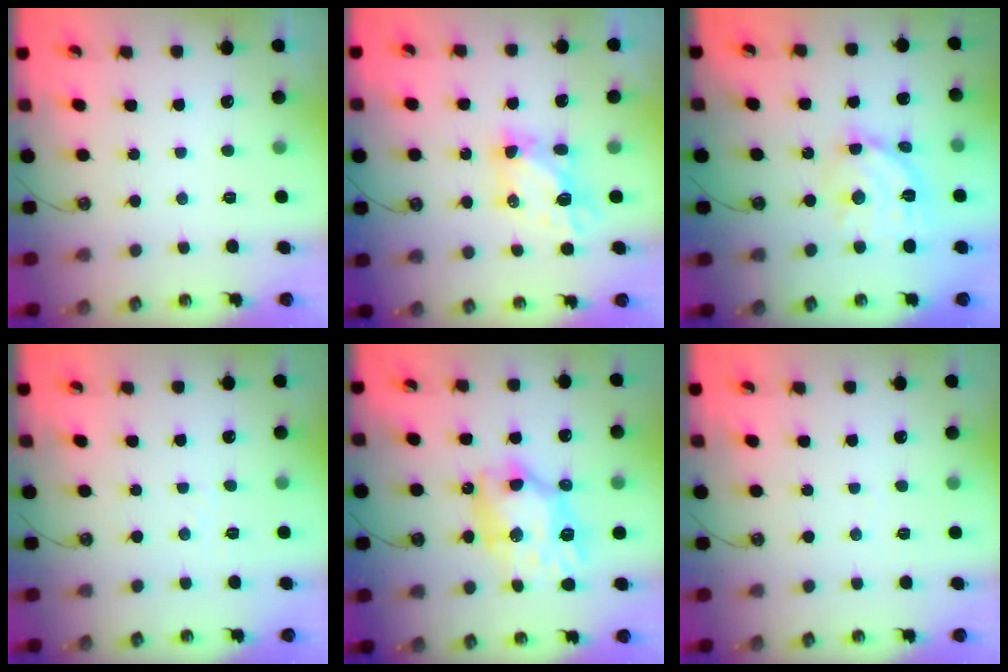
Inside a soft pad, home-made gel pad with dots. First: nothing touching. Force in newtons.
{"total": 5.7, "press": 5.7, "slide": 0.1}
{"total": 12.7, "press": 12.7, "slide": 0.7}
{"total": 2.5, "press": 2.5, "slide": 0.4}
{"total": 12.8, "press": 12.7, "slide": 1.3}
{"total": 2.6, "press": 2.6, "slide": 0.4}